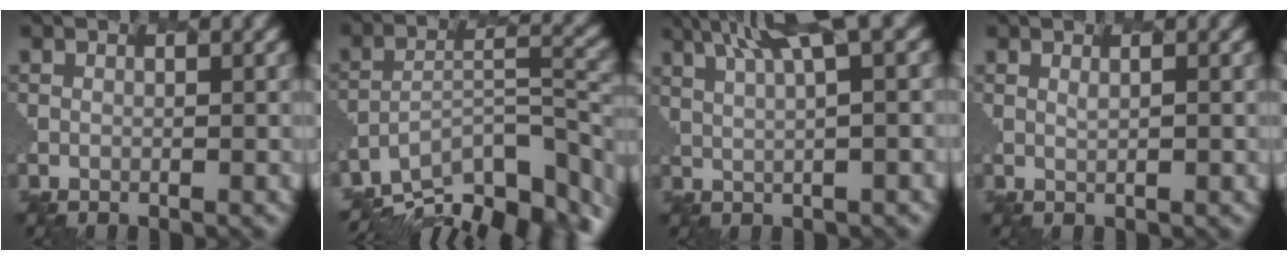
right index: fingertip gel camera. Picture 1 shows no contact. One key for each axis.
{"total": 12.2, "fx": -10.5, "fy": 3.8, "fz": 5.0, "tx": -0.103, "ty": 0.016, "tz": -0.160}
{"total": 7.8, "fx": 4.3, "fy": 1.6, "fz": 6.3, "tx": -0.078, "ty": 0.032, "tz": 0.066}
{"total": 0.5, "fx": 0.5, "fy": -0.2, "fz": -0.2, "tx": -0.012, "ty": 0.003, "tz": 0.005}